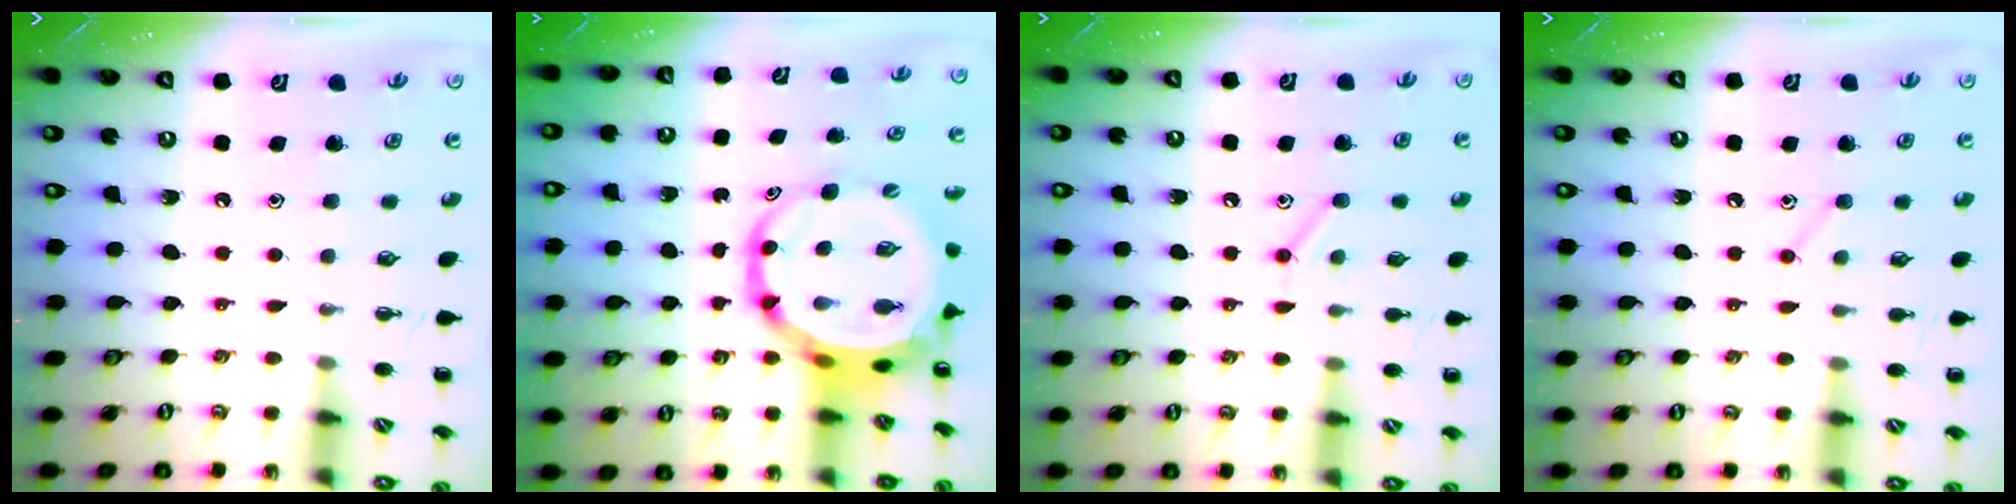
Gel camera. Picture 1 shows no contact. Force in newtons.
{"total": 10.2, "press": 9.8, "slide": 2.9}
{"total": 8.0, "press": 7.8, "slide": 1.5}
{"total": 6.5, "press": 6.3, "slide": 1.7}